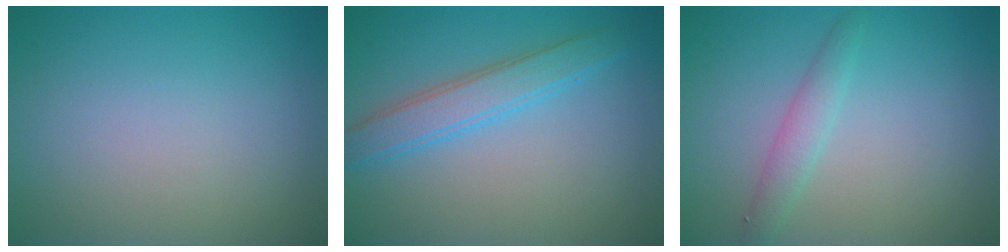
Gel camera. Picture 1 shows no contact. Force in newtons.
{"total": 3.3, "press": 3.3, "slide": 0.1}
{"total": 1.9, "press": 1.9, "slide": 0.1}